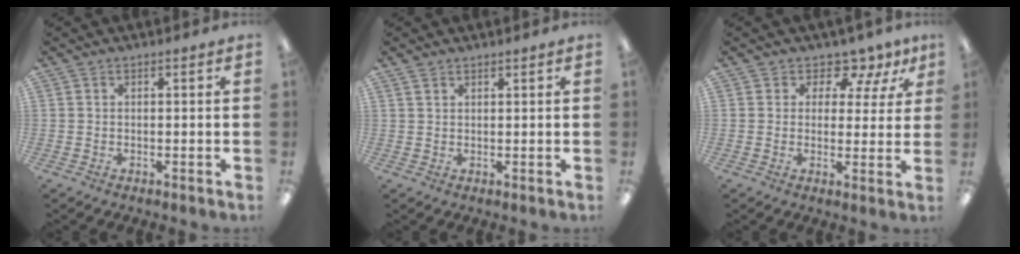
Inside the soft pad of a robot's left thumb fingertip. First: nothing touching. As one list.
[{"total": 1.3, "force": [1.2, 0.4, 0.4], "torque": [-0.011, -0.002, 0.022]}, {"total": 6.2, "force": [4.4, 3.7, 2.3], "torque": [-0.037, -0.031, 0.079]}]